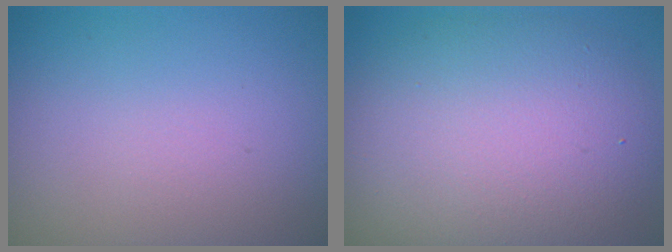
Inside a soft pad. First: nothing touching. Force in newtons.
{"total": 10.6, "press": 10.6, "slide": 0.3}